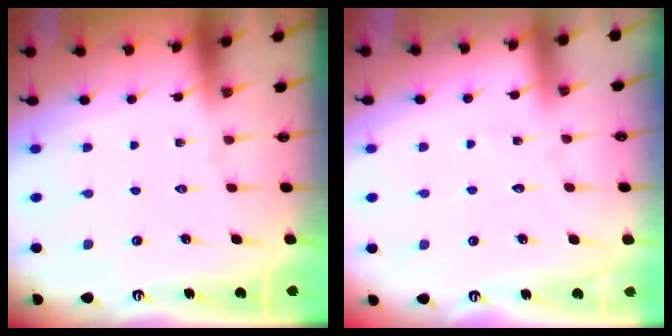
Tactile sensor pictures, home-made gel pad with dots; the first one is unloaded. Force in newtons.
{"total": 3.0, "press": 2.9, "slide": 0.4}